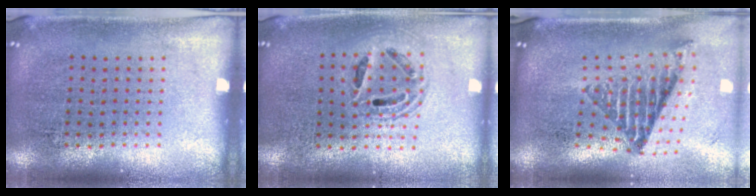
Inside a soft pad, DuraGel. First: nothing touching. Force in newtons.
{"total": 1.4, "press": 1.3, "slide": 0.7}
{"total": 1.9, "press": 1.5, "slide": 1.2}